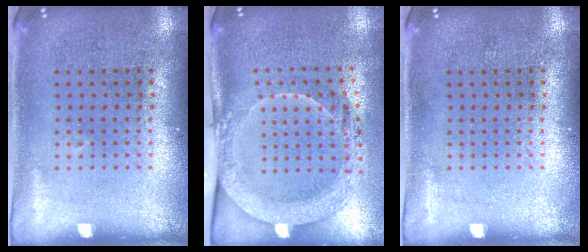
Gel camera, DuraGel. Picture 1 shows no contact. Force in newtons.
{"total": 2.0, "press": 2.0, "slide": 0.3}
{"total": 0.0}